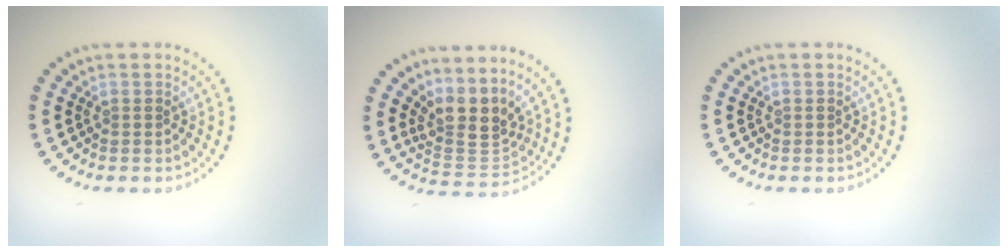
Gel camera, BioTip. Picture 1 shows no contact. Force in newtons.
{"total": 3.9, "press": 2.8, "slide": 2.6}
{"total": 0.0}